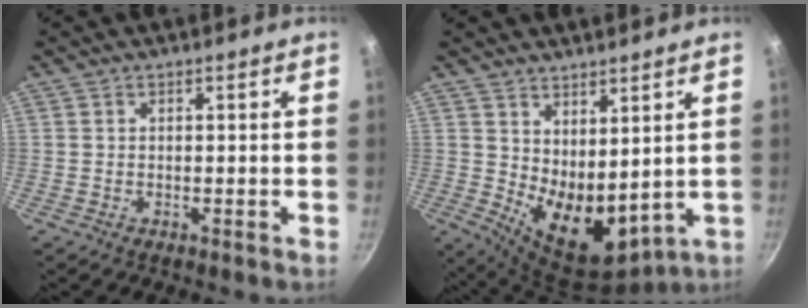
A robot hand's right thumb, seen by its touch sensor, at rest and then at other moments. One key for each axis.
{"total": 11.7, "fx": 3.6, "fy": 6.4, "fz": 9.1, "tx": -0.116, "ty": -0.048, "tz": 0.083}